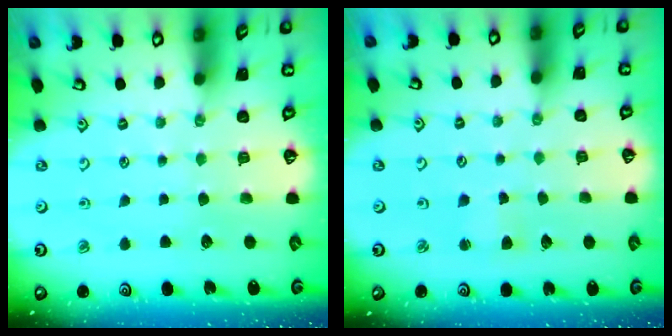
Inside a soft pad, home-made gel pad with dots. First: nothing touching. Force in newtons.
{"total": 2.8, "press": 2.8, "slide": 0.3}